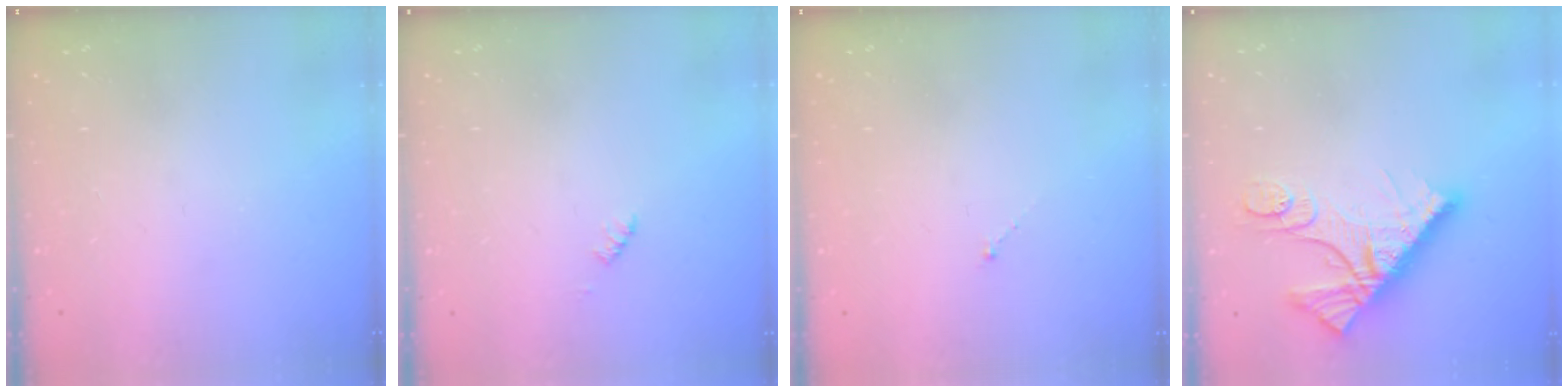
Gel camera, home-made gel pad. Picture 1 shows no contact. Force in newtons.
{"total": 0.9, "press": 0.9, "slide": 0.2}
{"total": 0.0}
{"total": 12.7, "press": 12.7, "slide": 0.7}